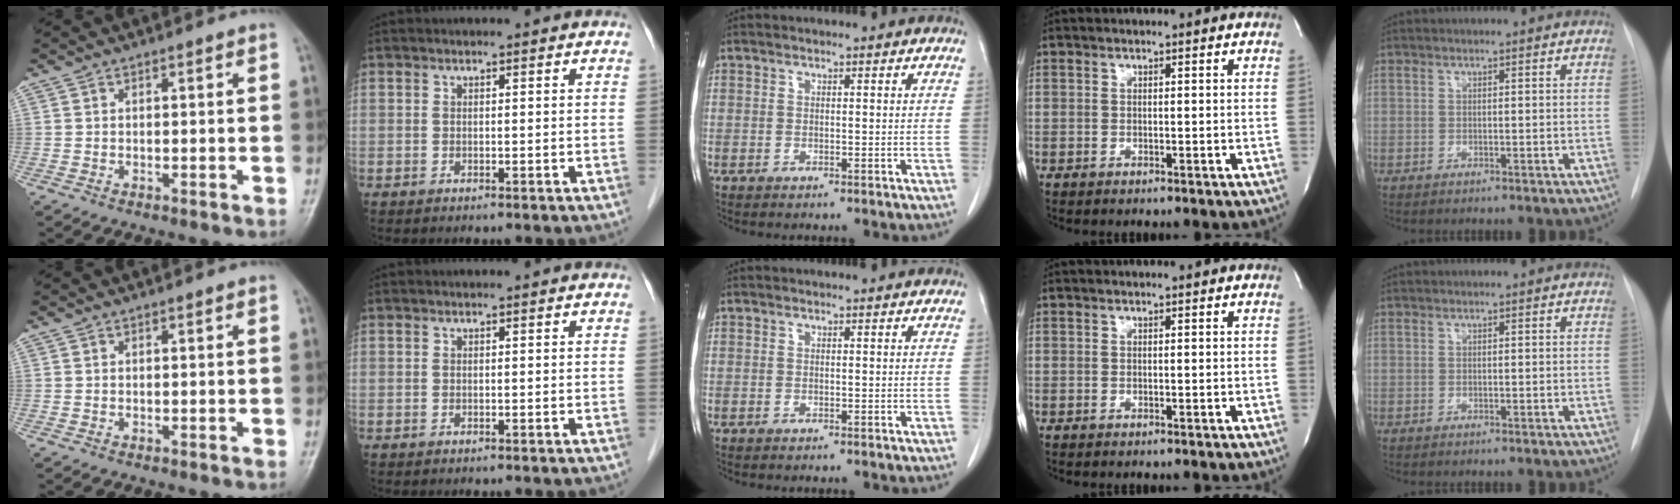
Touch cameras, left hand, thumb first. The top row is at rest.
{}